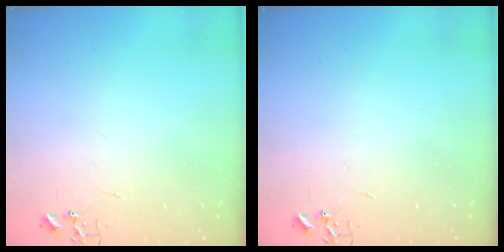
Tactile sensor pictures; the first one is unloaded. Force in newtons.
{"total": 0.0}